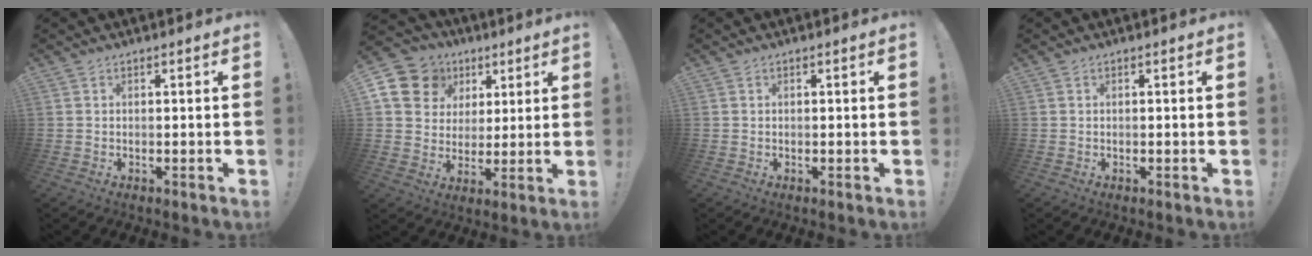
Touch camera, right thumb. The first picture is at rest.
{"total": 13.0, "force": [5.7, 10.9, 4.2], "torque": [-0.067, -0.028, 0.122]}
{"total": 0.0}
{"total": 0.0}